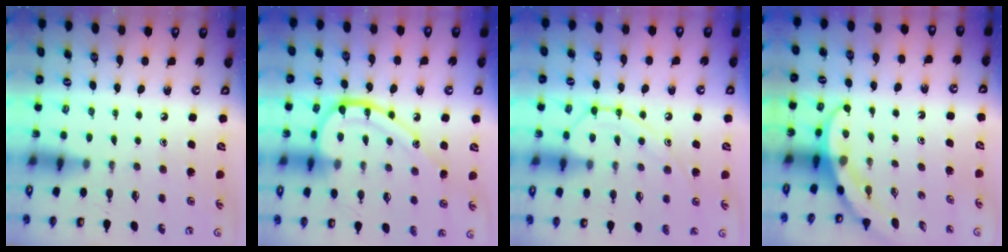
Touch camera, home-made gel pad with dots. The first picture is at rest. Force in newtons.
{"total": 16.9, "press": 16.8, "slide": 1.3}
{"total": 13.5, "press": 13.4, "slide": 1.3}
{"total": 3.7, "press": 3.7, "slide": 0.3}